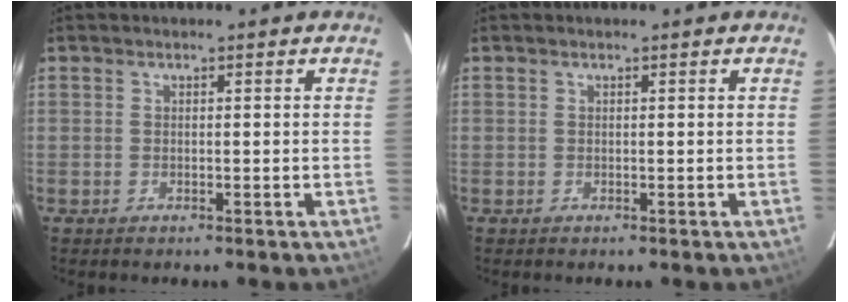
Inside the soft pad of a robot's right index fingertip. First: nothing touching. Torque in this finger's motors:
{"motor_torque": [0.32, 0.23, 0.03, 0.01]}